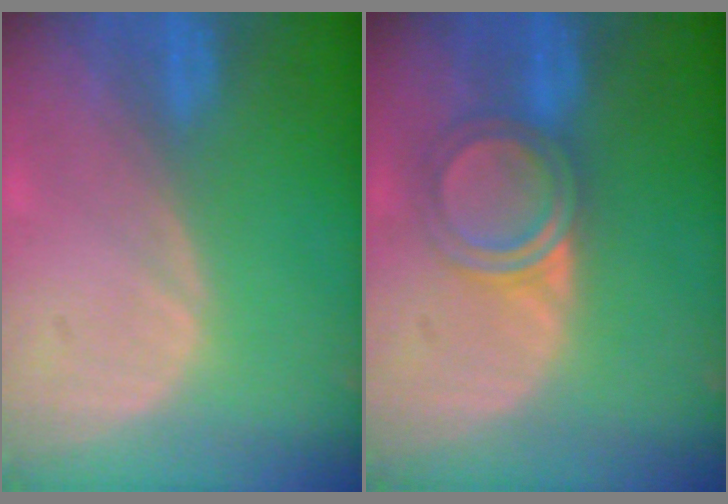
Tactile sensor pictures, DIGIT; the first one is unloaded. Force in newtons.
{"total": 4.8, "press": 4.6, "slide": 1.3}